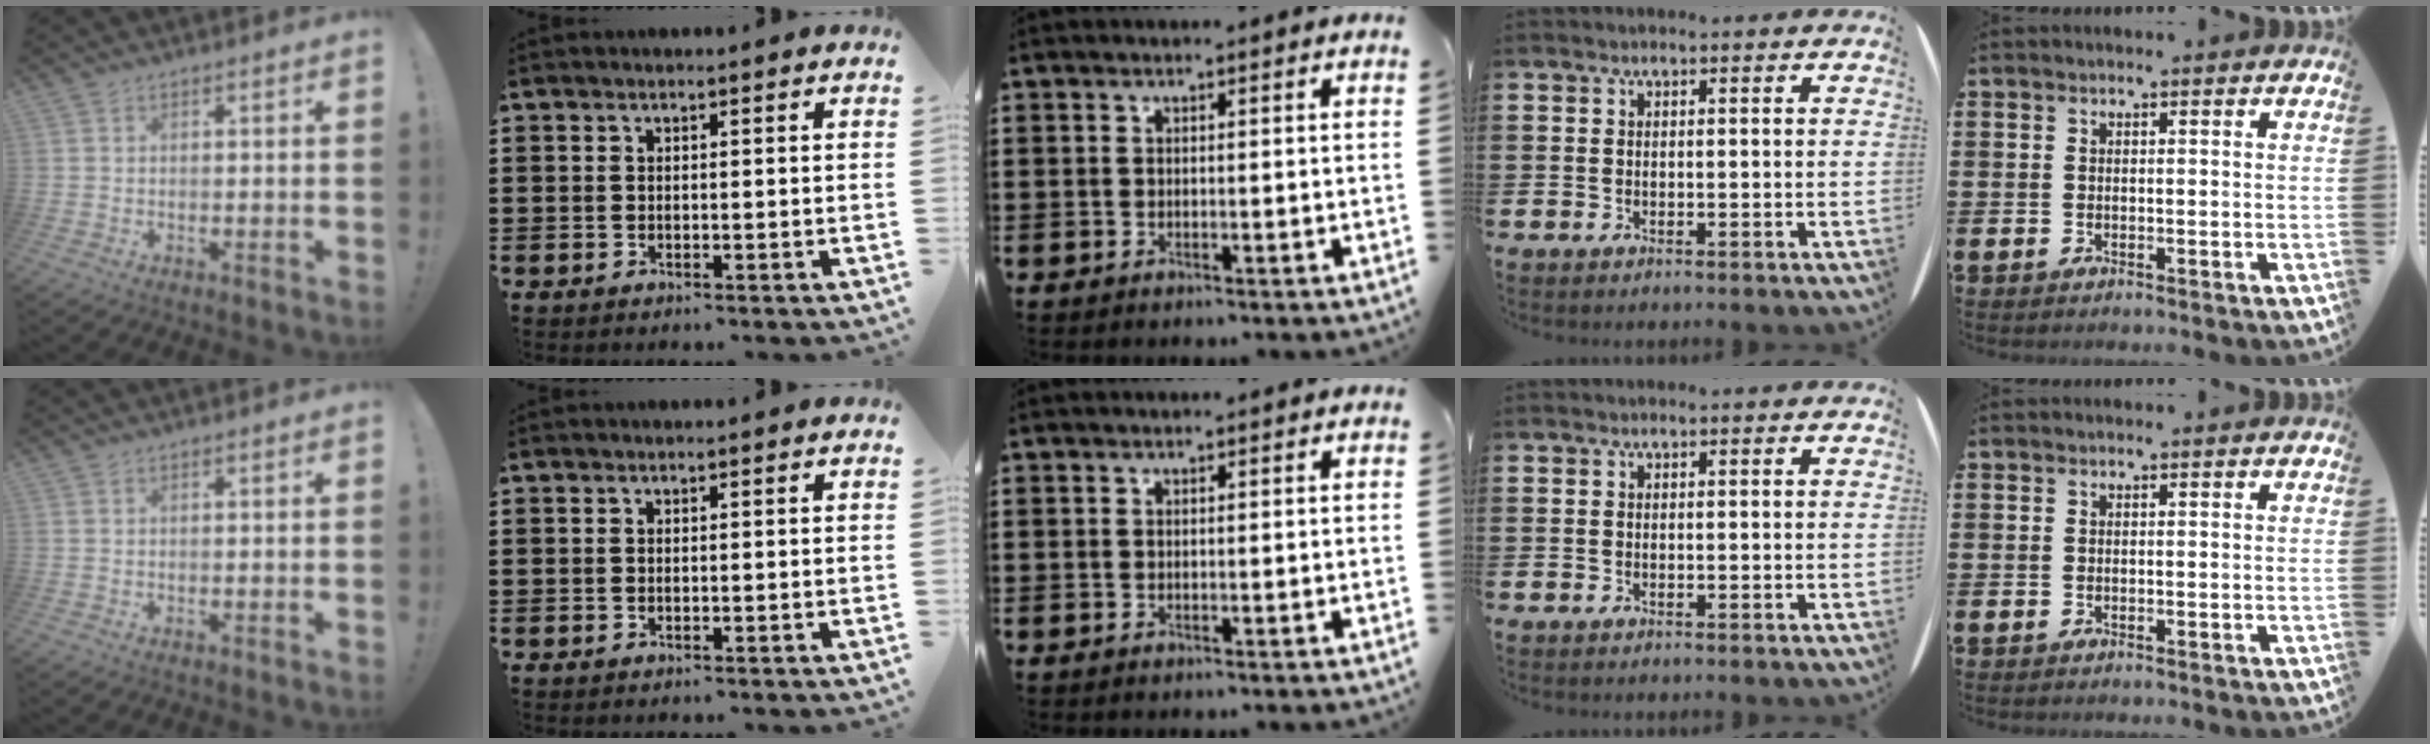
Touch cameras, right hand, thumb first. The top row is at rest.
{}